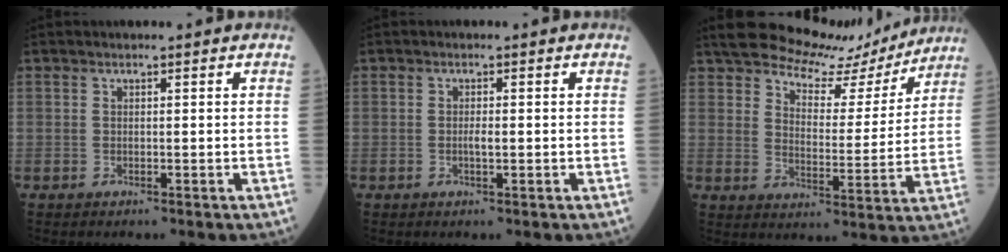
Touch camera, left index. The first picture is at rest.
{"total": 1.3, "force": [-0.2, 0.3, 1.3], "torque": [-0.026, -0.001, -0.003]}
{"total": 12.9, "force": [11.7, 4.1, 3.7], "torque": [-0.059, 0.002, 0.160]}